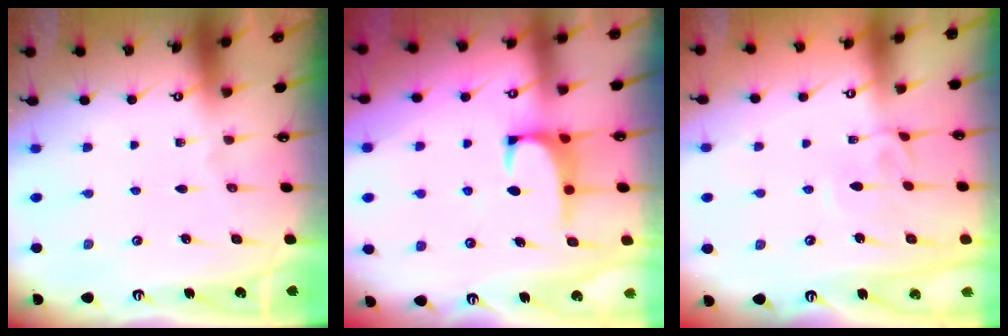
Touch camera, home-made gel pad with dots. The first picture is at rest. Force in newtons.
{"total": 1.0, "press": 0.9, "slide": 0.4}
{"total": 3.9, "press": 3.9, "slide": 0.2}